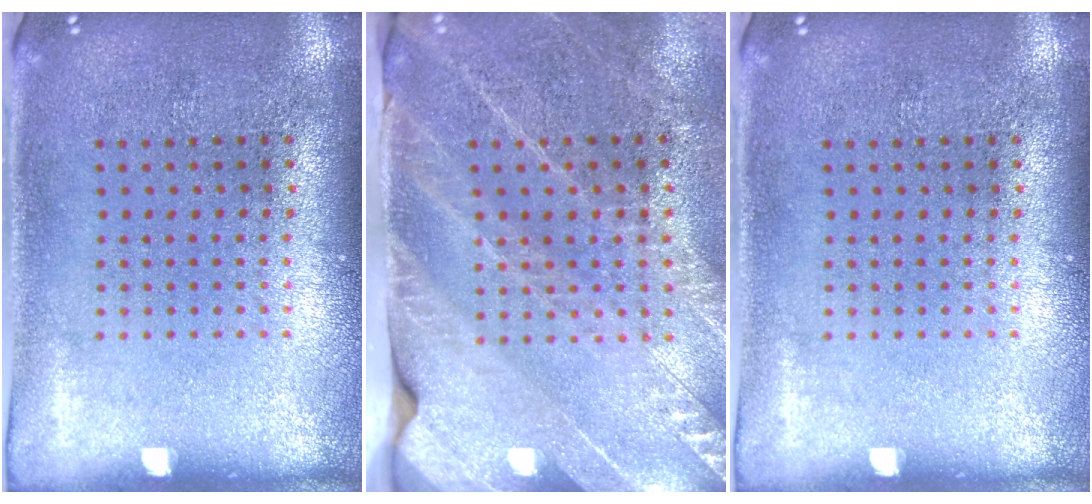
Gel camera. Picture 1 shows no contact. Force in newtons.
{"total": 2.7, "press": 2.6, "slide": 0.7}
{"total": 0.0}